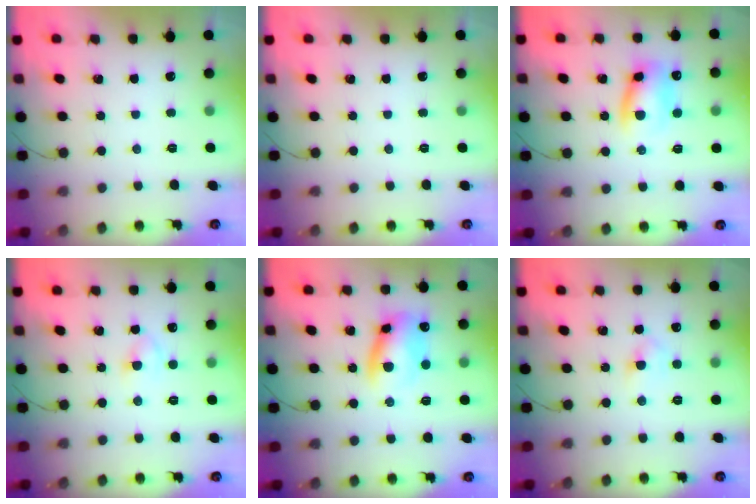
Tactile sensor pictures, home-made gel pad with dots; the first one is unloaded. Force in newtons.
{"total": 0.0}
{"total": 10.7, "press": 10.5, "slide": 2.0}
{"total": 2.5, "press": 2.3, "slide": 1.0}
{"total": 10.5, "press": 10.4, "slide": 1.6}
{"total": 3.4, "press": 3.2, "slide": 1.1}